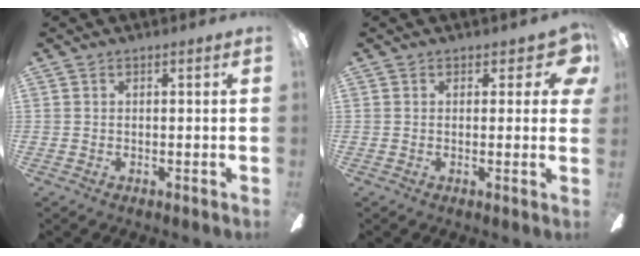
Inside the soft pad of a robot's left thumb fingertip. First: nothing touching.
{"total": 4.6, "force": [2.1, 2.6, 3.2], "torque": [-0.021, -0.010, 0.034]}